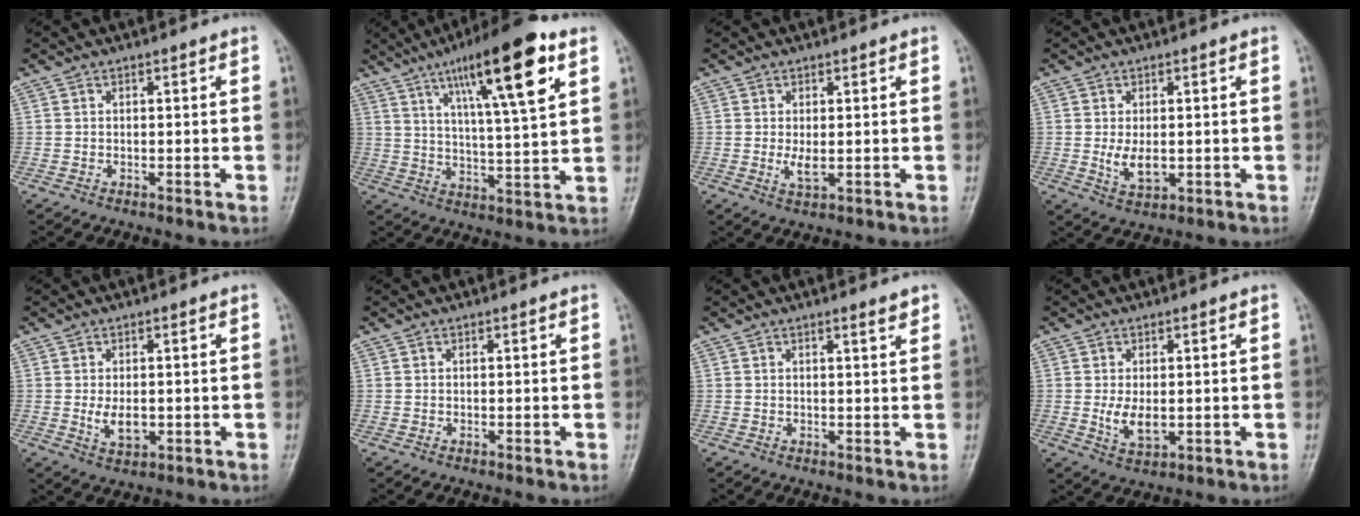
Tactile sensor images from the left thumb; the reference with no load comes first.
{"total": 17.9, "force": [8.7, 3.4, 15.2], "torque": [-0.235, -0.023, 0.140]}
{"total": 2.7, "force": [0.0, 1.0, 2.5], "torque": [-0.049, -0.007, 0.005]}
{"total": 4.7, "force": [-0.2, 2.5, 3.9], "torque": [-0.065, -0.010, 0.003]}
{"total": 4.3, "force": [-0.4, 2.5, 3.5], "torque": [-0.053, -0.007, 0.001]}
{"total": 0.0}
{"total": 1.8, "force": [1.3, 0.1, 1.2], "torque": [-0.016, -0.009, 0.019]}
{"total": 4.8, "force": [-0.2, 2.5, 4.1], "torque": [-0.070, -0.011, 0.004]}